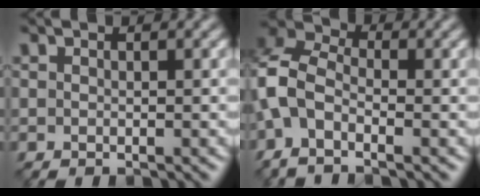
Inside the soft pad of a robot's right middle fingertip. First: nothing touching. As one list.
[{"total": 6.3, "force": [-2.1, 4.1, 4.4], "torque": [-0.118, 0.015, -0.059]}]